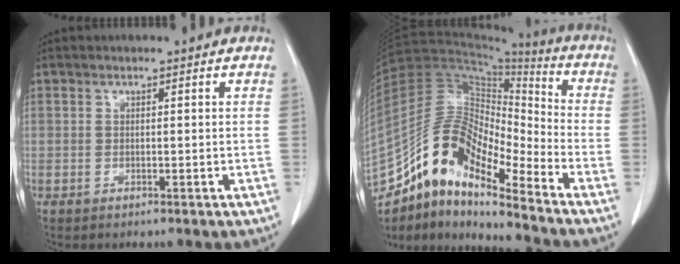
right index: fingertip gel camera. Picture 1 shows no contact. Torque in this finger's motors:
{"motor_torque": [1.00, -1.07, 0.62, 0.19]}